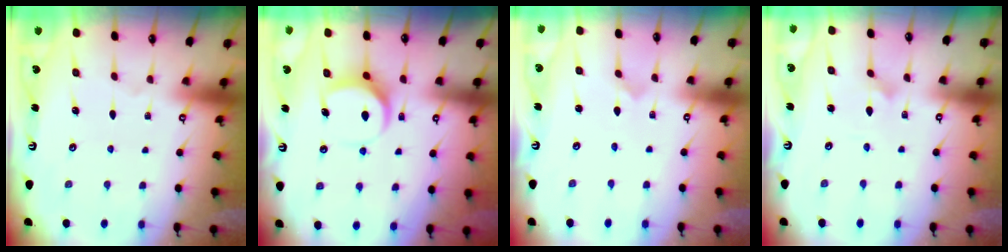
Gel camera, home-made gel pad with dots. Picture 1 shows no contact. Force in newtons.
{"total": 8.7, "press": 8.6, "slide": 0.8}
{"total": 0.0}
{"total": 0.9, "press": 0.9, "slide": 0.1}